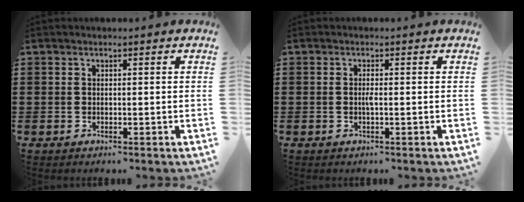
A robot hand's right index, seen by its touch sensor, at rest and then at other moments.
{"total": 1.1, "force": [-0.2, 0.0, 1.1], "torque": [-0.029, -0.005, -0.006]}